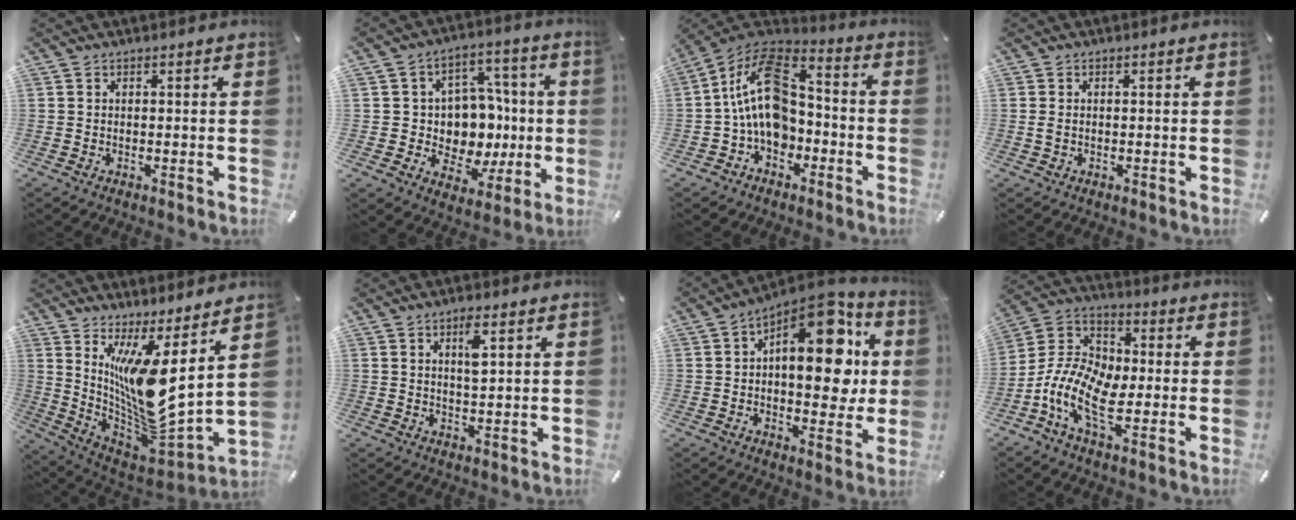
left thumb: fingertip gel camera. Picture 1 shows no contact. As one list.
[{"total": 11.5, "force": [0.2, 10.9, 3.7], "torque": [-0.040, -0.013, 0.016]}, {"total": 16.1, "force": [-0.9, 11.8, 10.9], "torque": [-0.211, 0.015, -0.015]}, {"total": 1.3, "force": [-0.1, 0.7, 1.1], "torque": [-0.022, 0.003, -0.002]}, {"total": 13.8, "force": [4.6, 3.4, 12.6], "torque": [-0.243, -0.089, 0.074]}, {"total": 4.6, "force": [1.9, 1.2, 4.0], "torque": [-0.070, -0.002, 0.027]}, {"total": 17.9, "force": [5.7, 9.3, 14.2], "torque": [-0.180, -0.046, 0.093]}, {"total": 12.0, "force": [-4.8, 6.6, 8.8], "torque": [-0.205, -0.002, -0.094]}]